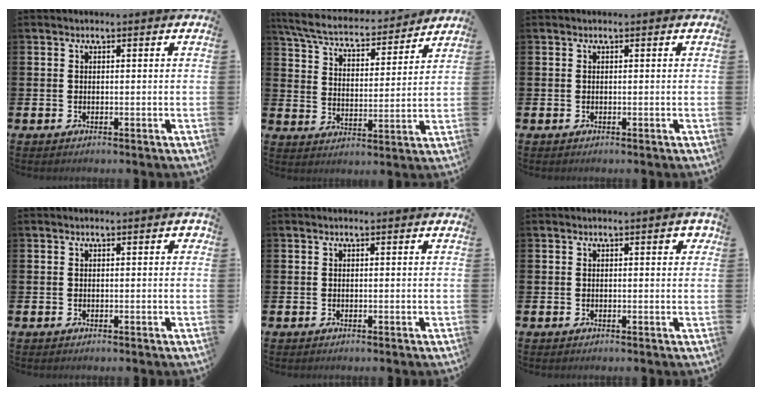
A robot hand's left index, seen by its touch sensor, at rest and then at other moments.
{"total": 6.3, "force": [5.9, 1.5, 1.9], "torque": [-0.069, -0.043, 0.098]}
{"total": 0.0}
{"total": 0.6, "force": [0.0, 0.2, 0.6], "torque": [-0.005, 0.002, -0.004]}
{"total": 0.0}
{"total": 1.5, "force": [0.5, 0.5, 1.3], "torque": [-0.012, 0.000, 0.003]}